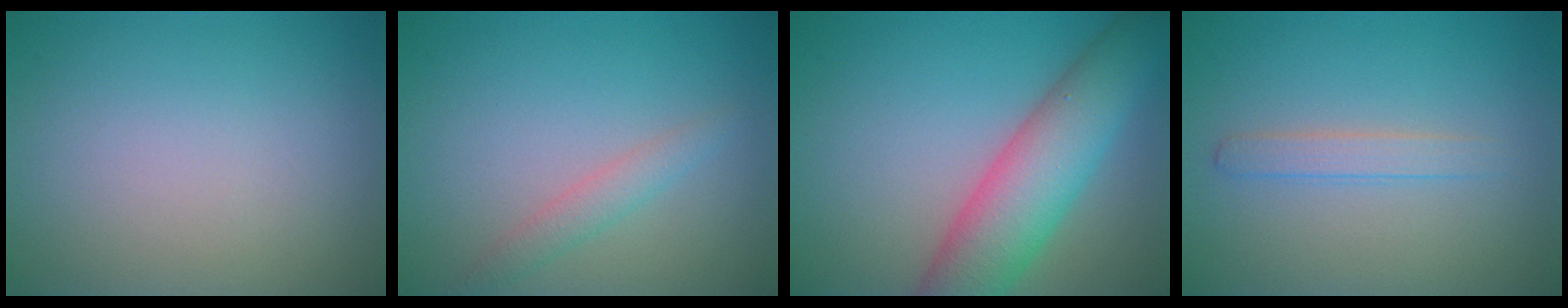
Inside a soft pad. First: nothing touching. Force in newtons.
{"total": 1.7, "press": 1.7, "slide": 0.0}
{"total": 7.9, "press": 7.9, "slide": 0.3}
{"total": 1.6, "press": 1.6, "slide": 0.0}